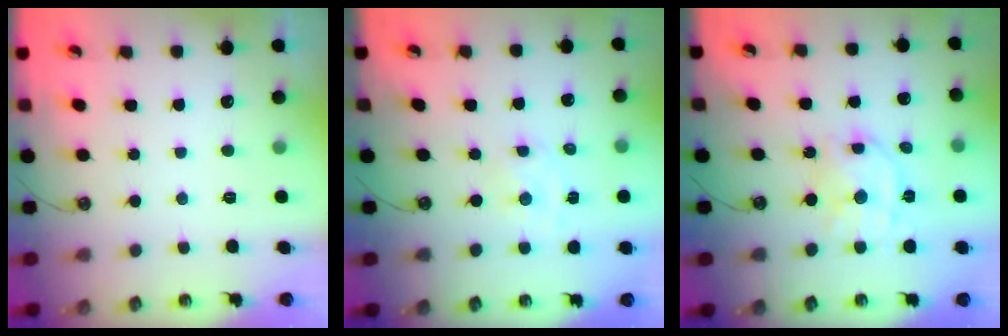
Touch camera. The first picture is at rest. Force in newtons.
{"total": 1.0, "press": 1.0, "slide": 0.2}
{"total": 12.6, "press": 12.5, "slide": 0.9}